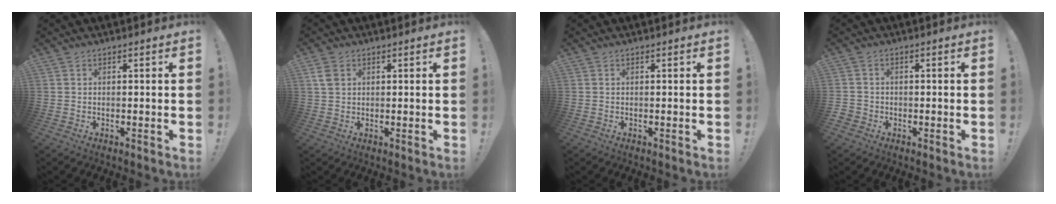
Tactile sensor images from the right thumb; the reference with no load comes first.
{"total": 3.8, "force": [1.5, 2.6, 2.4], "torque": [-0.043, 0.003, 0.029]}
{"total": 0.0}
{"total": 2.0, "force": [-0.7, 1.7, 0.6], "torque": [-0.009, 0.005, -0.013]}